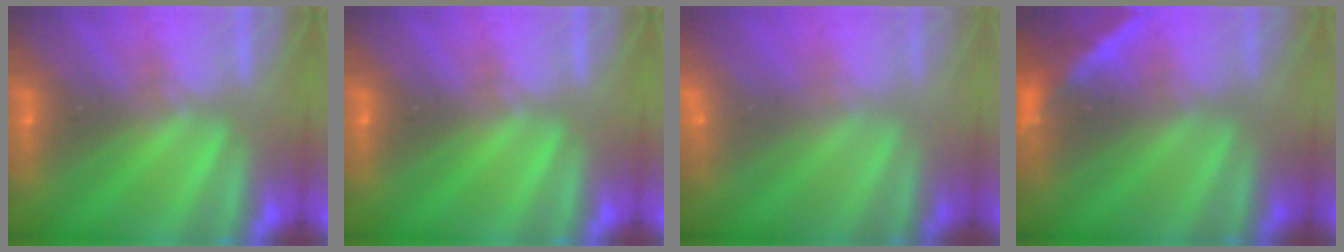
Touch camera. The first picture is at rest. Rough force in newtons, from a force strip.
{"total": 0.0}
{"total": 2.8}
{"total": 2.2}